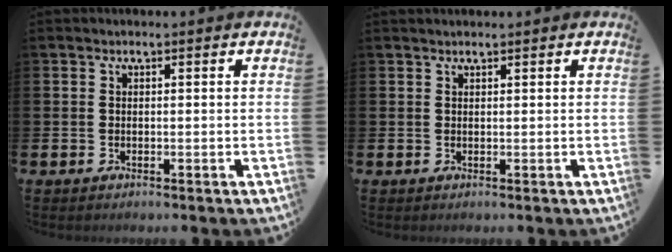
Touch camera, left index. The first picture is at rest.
{"total": 0.7, "force": [0.7, 0.1, 0.1], "torque": [0.002, -0.001, 0.011]}